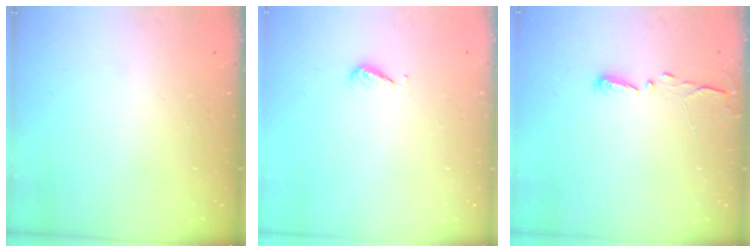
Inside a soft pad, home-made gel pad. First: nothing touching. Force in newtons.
{"total": 4.4, "press": 4.4, "slide": 0.5}
{"total": 3.1, "press": 3.1, "slide": 0.3}